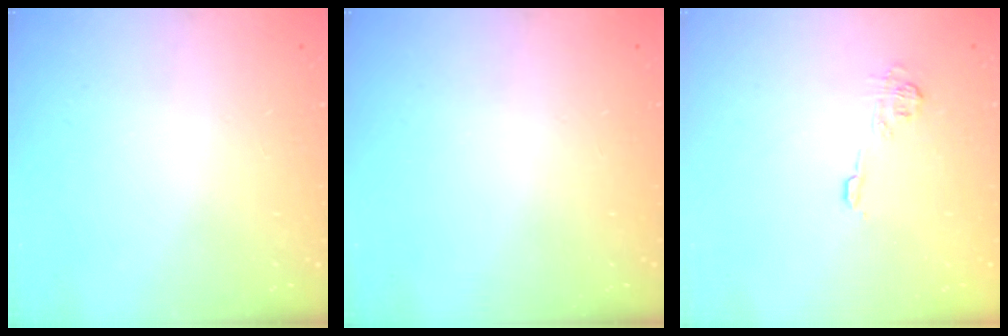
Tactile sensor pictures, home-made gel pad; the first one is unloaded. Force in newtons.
{"total": 0.0}
{"total": 7.7, "press": 7.6, "slide": 1.2}